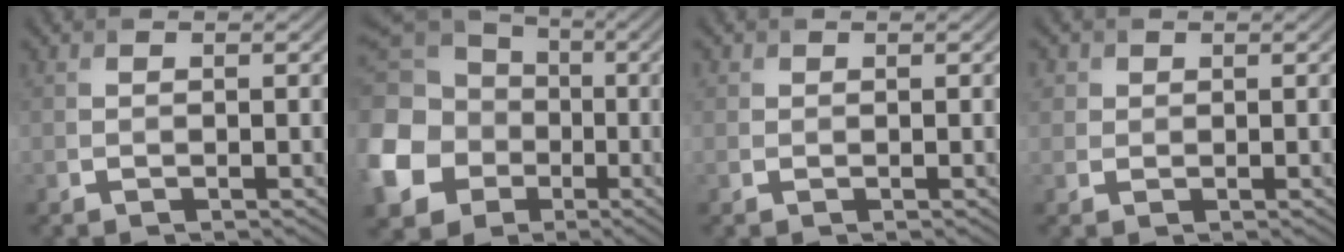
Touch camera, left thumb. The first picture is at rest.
{"total": 18.8, "force": [-3.3, 16.3, 8.8], "torque": [-0.280, -0.034, -0.090]}
{"total": 0.7, "force": [0.3, 0.6, 0.1], "torque": [0.001, -0.002, 0.006]}
{"total": 1.8, "force": [0.7, 1.6, 0.4], "torque": [-0.009, -0.006, 0.014]}